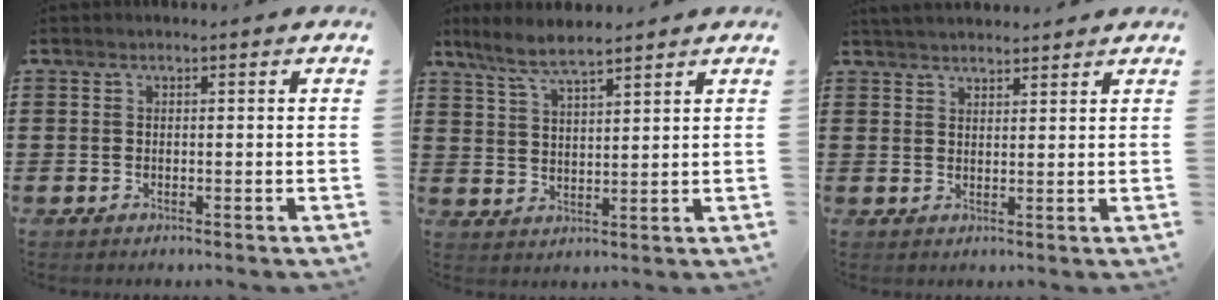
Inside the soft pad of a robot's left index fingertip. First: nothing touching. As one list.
[{"total": 5.1, "force": [4.4, 0.7, 2.5], "torque": [-0.065, -0.009, 0.079]}, {"total": 2.7, "force": [2.7, 0.2, 0.2], "torque": [-0.011, -0.002, 0.053]}]